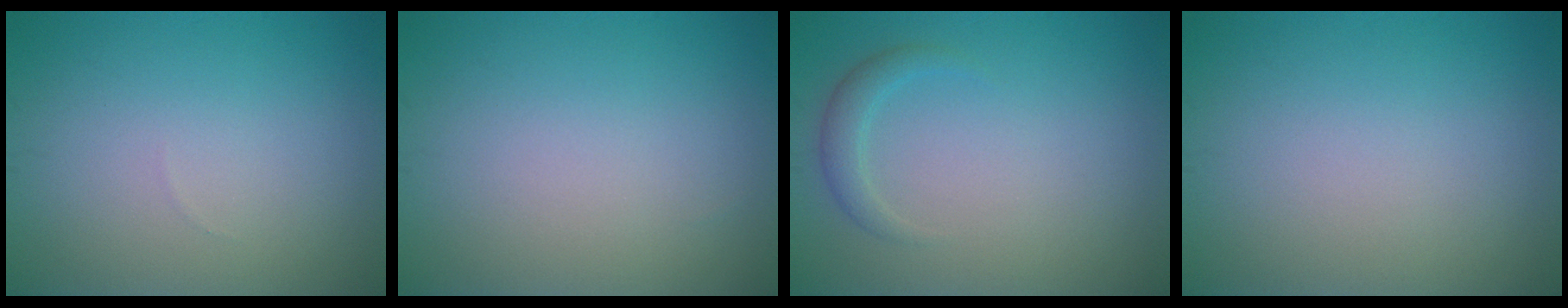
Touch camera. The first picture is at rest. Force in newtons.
{"total": 0.0}
{"total": 1.6, "press": 1.6, "slide": 0.1}
{"total": 0.0}